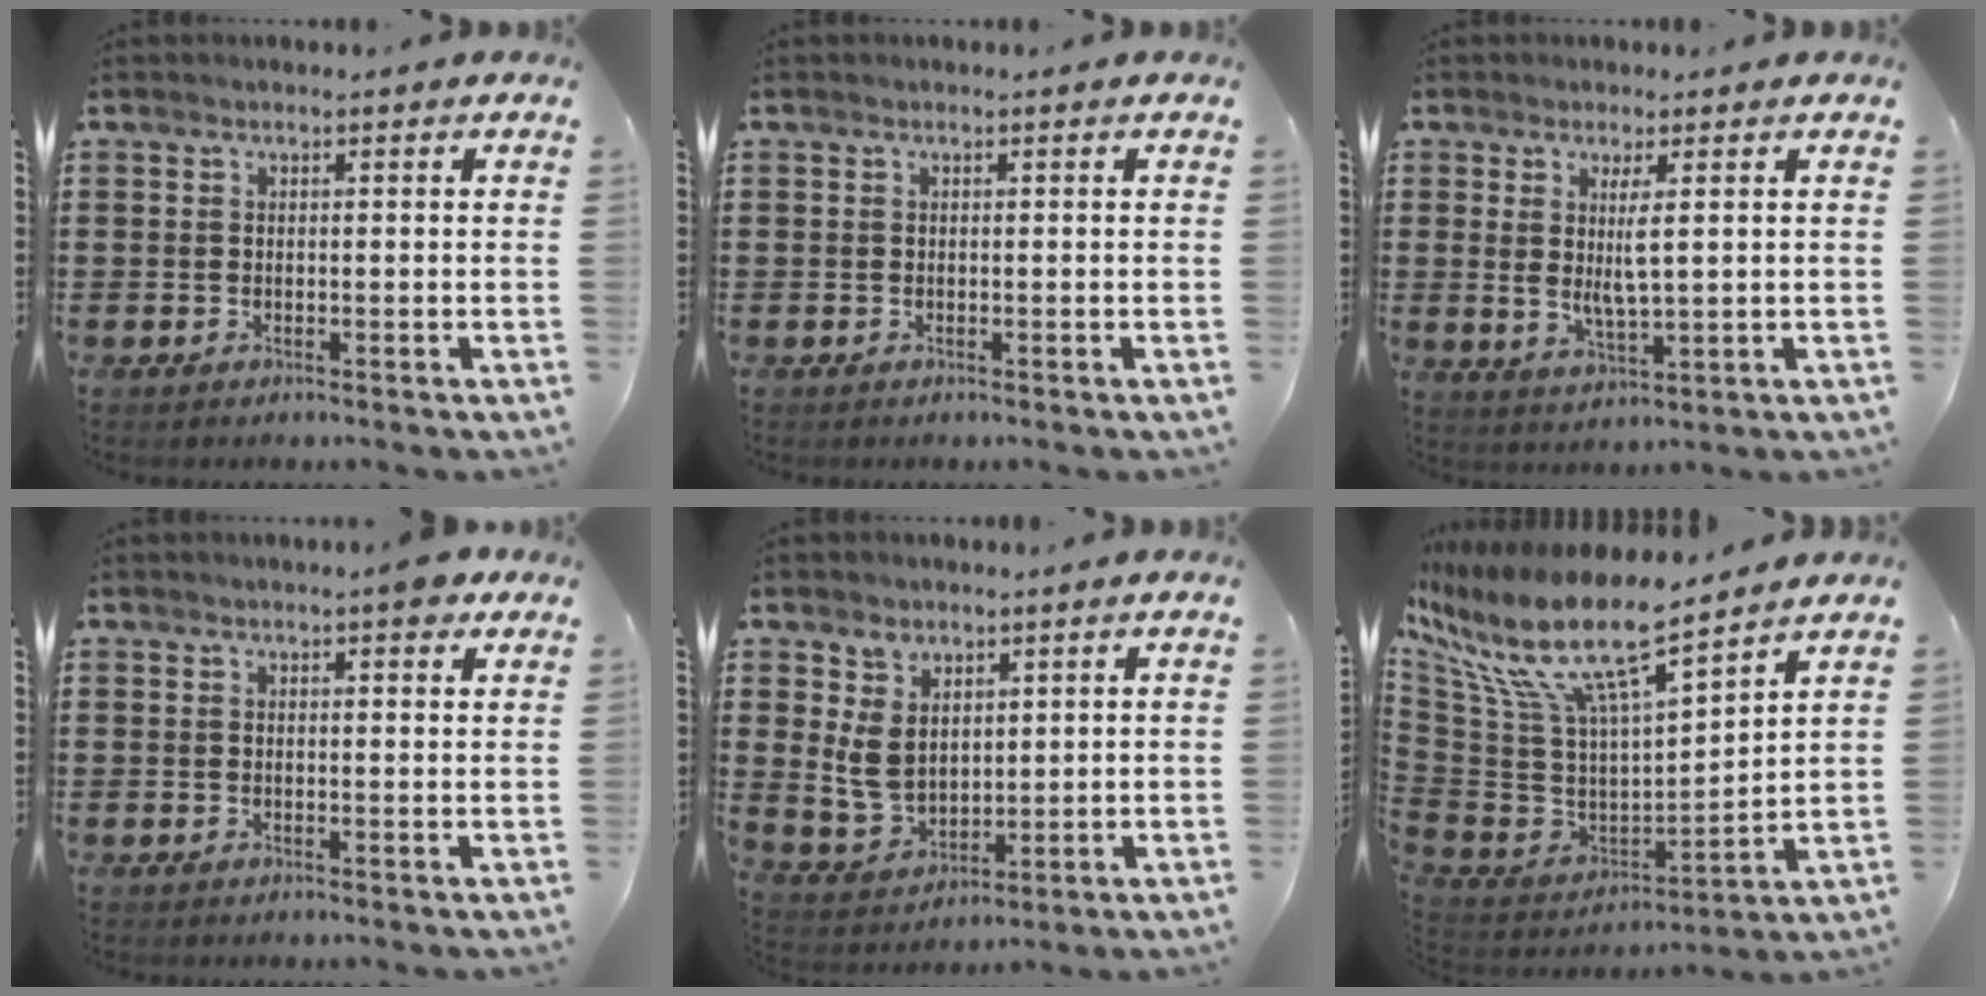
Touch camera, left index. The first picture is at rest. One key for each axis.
{"total": 0.0}
{"total": 4.8, "fx": 1.2, "fy": 1.0, "fz": 4.5, "tx": -0.087, "ty": 0.000, "tz": 0.022}
{"total": 2.8, "fx": 2.1, "fy": 0.5, "fz": 1.9, "tx": -0.026, "ty": -0.001, "tz": 0.034}
{"total": 6.3, "fx": 2.3, "fy": 4.9, "fz": 3.1, "tx": -0.075, "ty": 0.006, "tz": 0.044}
{"total": 14.4, "fx": 9.0, "fy": 3.6, "fz": 10.6, "tx": -0.244, "ty": -0.059, "tz": 0.148}